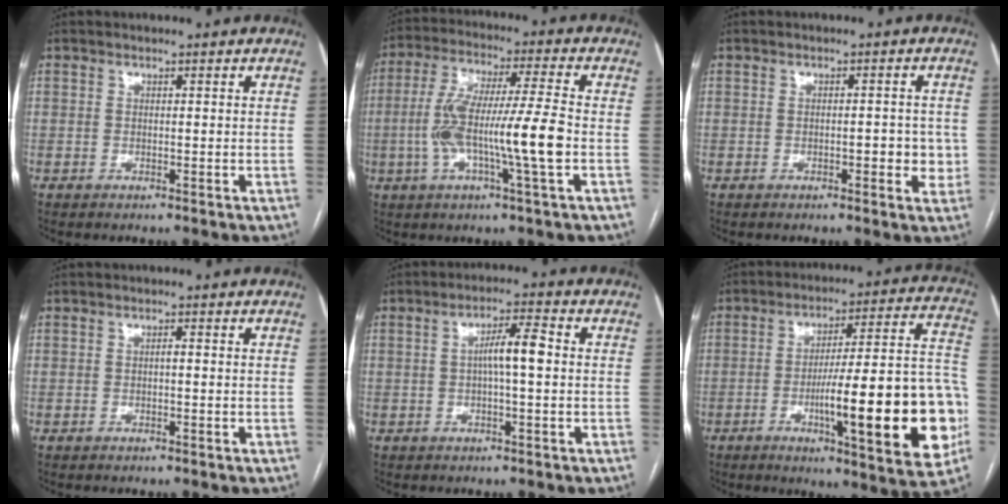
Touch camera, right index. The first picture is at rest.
{"total": 13.6, "force": [-2.5, 0.2, 13.3], "torque": [-0.257, 0.007, -0.050]}
{"total": 4.2, "force": [-0.6, 1.7, 3.8], "torque": [-0.043, 0.005, -0.004]}
{"total": 0.6, "force": [-0.1, 0.1, 0.6], "torque": [-0.011, 0.002, -0.001]}
{"total": 5.3, "force": [0.1, 0.6, 5.3], "torque": [-0.093, 0.014, 0.001]}
{"total": 23.7, "force": [-5.9, 2.9, 22.8], "torque": [-0.258, 0.011, -0.077]}